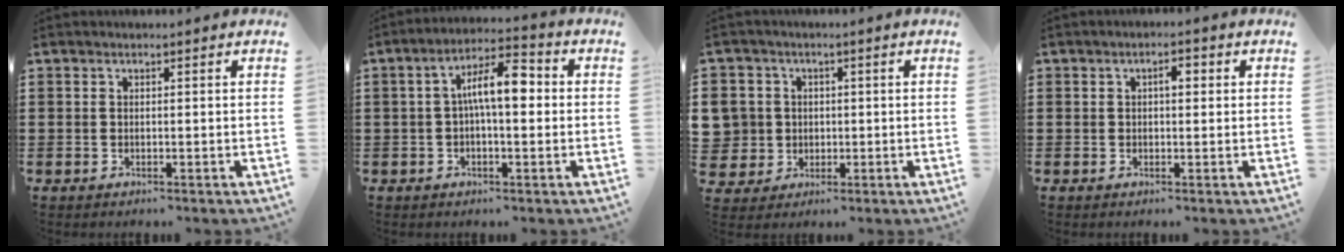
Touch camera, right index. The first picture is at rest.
{"total": 8.6, "force": [0.4, 2.9, 8.0], "torque": [-0.155, 0.013, 0.003]}
{"total": 5.1, "force": [0.3, 5.1, 0.7], "torque": [-0.050, 0.013, 0.001]}
{"total": 2.2, "force": [0.4, 1.1, 1.9], "torque": [-0.022, 0.001, 0.001]}